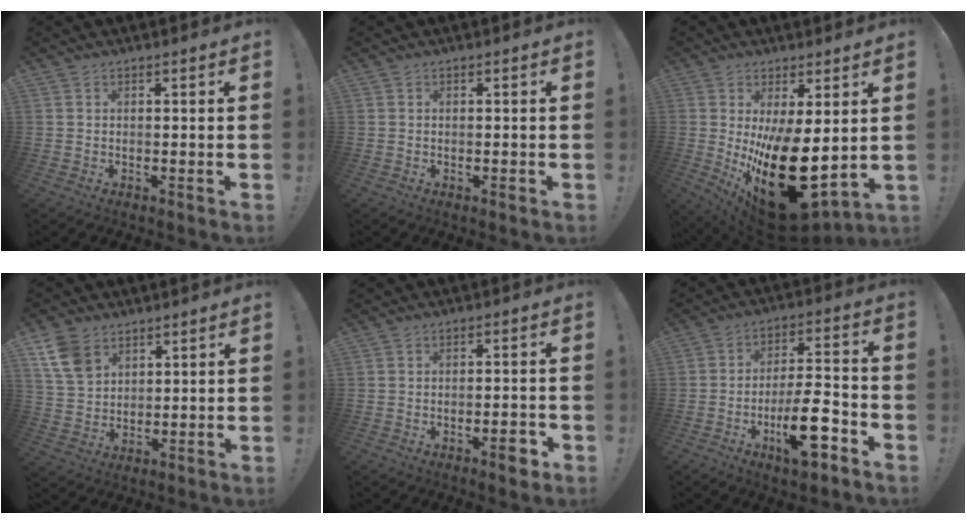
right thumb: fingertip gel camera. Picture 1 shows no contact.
{"total": 0.6, "force": [-0.4, 0.0, 0.4], "torque": [-0.006, -0.002, -0.007]}
{"total": 22.7, "force": [-2.5, 10.5, 20.0], "torque": [-0.297, -0.026, -0.011]}
{"total": 10.2, "force": [5.8, 7.0, 4.6], "torque": [-0.089, -0.021, 0.117]}
{"total": 4.7, "force": [-2.4, 1.2, 3.8], "torque": [-0.046, 0.006, -0.038]}
{"total": 15.7, "force": [-7.0, 5.4, 13.0], "torque": [-0.199, 0.034, -0.111]}